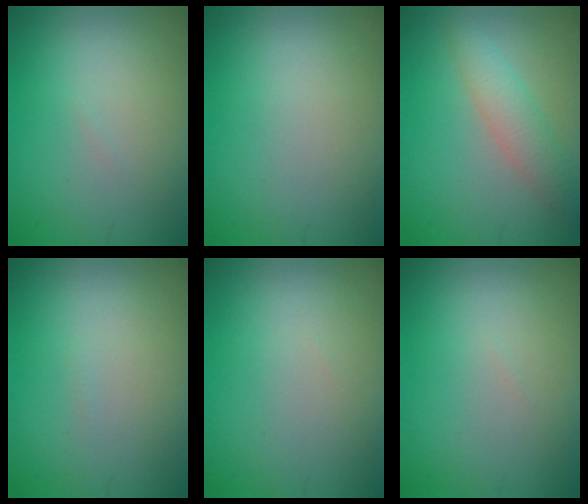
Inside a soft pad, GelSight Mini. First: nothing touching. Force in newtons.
{"total": 0.0}
{"total": 3.0, "press": 3.0, "slide": 0.1}
{"total": 0.0}
{"total": 0.0}
{"total": 0.0}